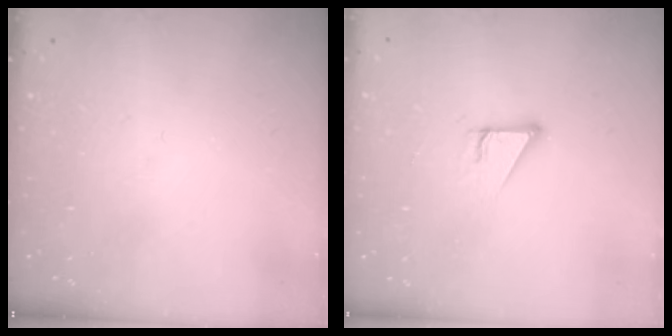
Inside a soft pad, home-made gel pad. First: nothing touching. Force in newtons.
{"total": 4.0, "press": 4.0, "slide": 0.2}